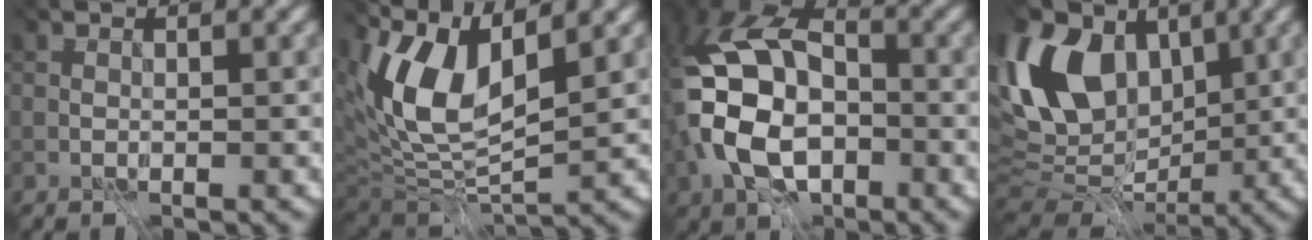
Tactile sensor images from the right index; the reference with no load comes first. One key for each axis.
{"total": 8.7, "fx": 1.5, "fy": 3.7, "fz": 7.8, "tx": -0.156, "ty": -0.004, "tz": 0.046}
{"total": 10.9, "fx": -3.8, "fy": 6.5, "fz": 7.9, "tx": -0.177, "ty": -0.013, "tz": -0.059}
{"total": 9.8, "fx": 1.7, "fy": 6.7, "fz": 6.9, "tx": -0.147, "ty": 0.010, "tz": 0.044}